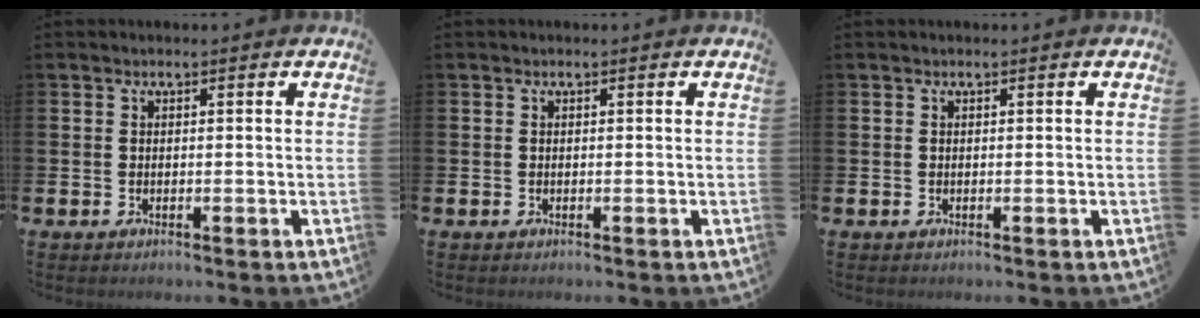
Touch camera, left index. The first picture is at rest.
{"total": 0.0}
{"total": 0.0}